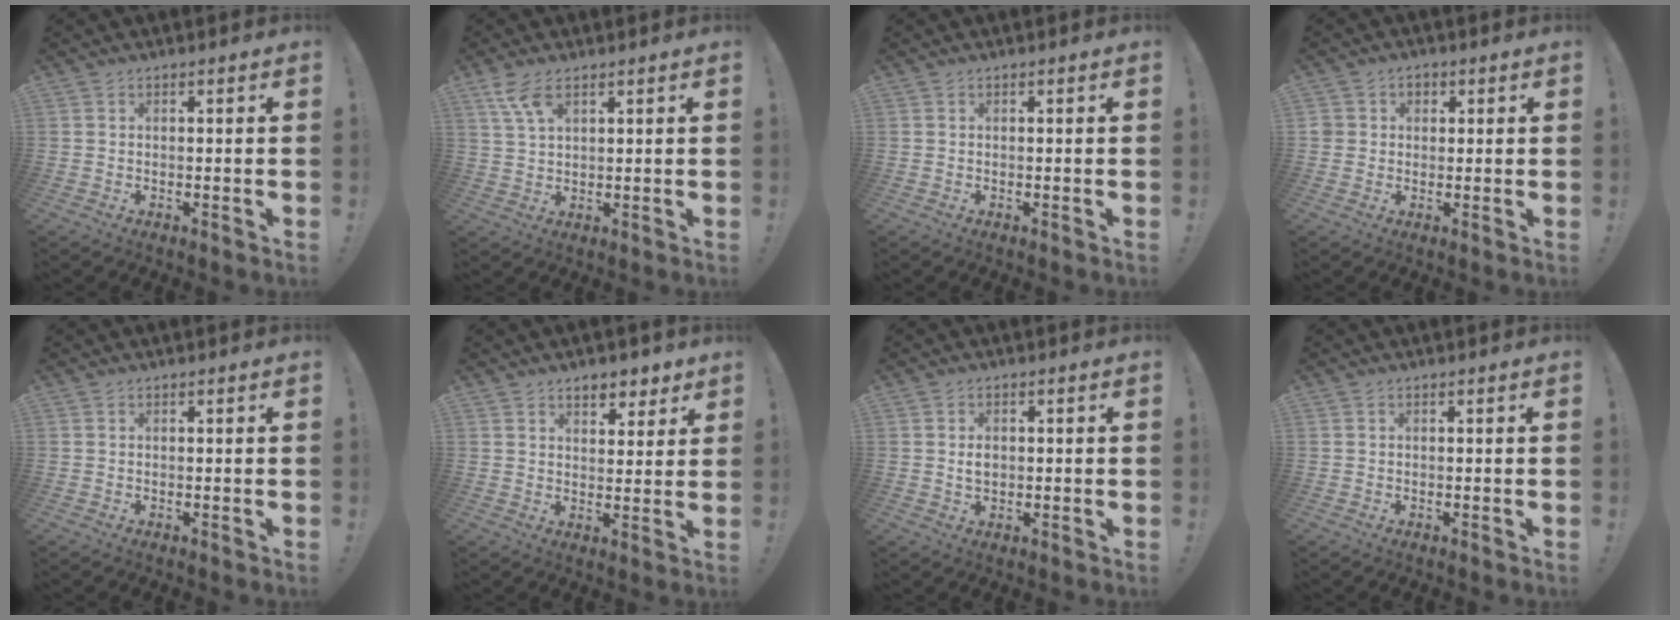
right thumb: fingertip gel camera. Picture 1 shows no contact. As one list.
[{"total": 6.8, "force": [4.1, 3.0, 4.5], "torque": [-0.094, -0.011, 0.079]}, {"total": 0.0}, {"total": 3.7, "force": [0.4, 3.5, 1.0], "torque": [-0.014, 0.005, 0.009]}, {"total": 0.0}, {"total": 5.9, "force": [4.4, 3.3, 2.0], "torque": [-0.005, -0.033, 0.077]}, {"total": 2.7, "force": [0.4, 2.1, 1.6], "torque": [-0.015, 0.000, 0.005]}, {"total": 0.0}]